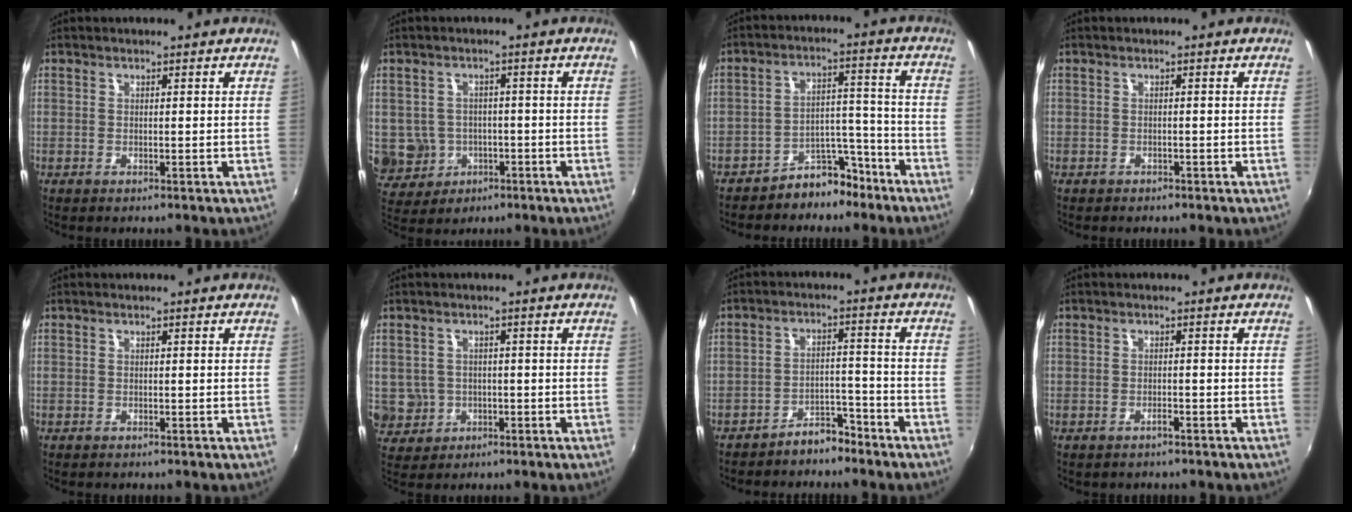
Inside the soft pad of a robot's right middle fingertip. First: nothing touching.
{"total": 8.0, "force": [-1.6, 7.5, 2.4], "torque": [-0.076, 0.008, -0.004]}
{"total": 7.9, "force": [-6.4, 4.0, 2.2], "torque": [-0.029, 0.043, -0.089]}
{"total": 0.8, "force": [-0.7, 0.4, 0.0], "torque": [-0.005, 0.003, -0.009]}
{"total": 0.0}
{"total": 6.4, "force": [-0.8, 6.1, 1.6], "torque": [-0.049, 0.004, 0.003]}
{"total": 5.2, "force": [-4.6, 1.9, 1.5], "torque": [-0.035, 0.019, -0.065]}
{"total": 1.2, "force": [-1.0, 0.5, 0.5], "torque": [-0.010, 0.002, -0.013]}